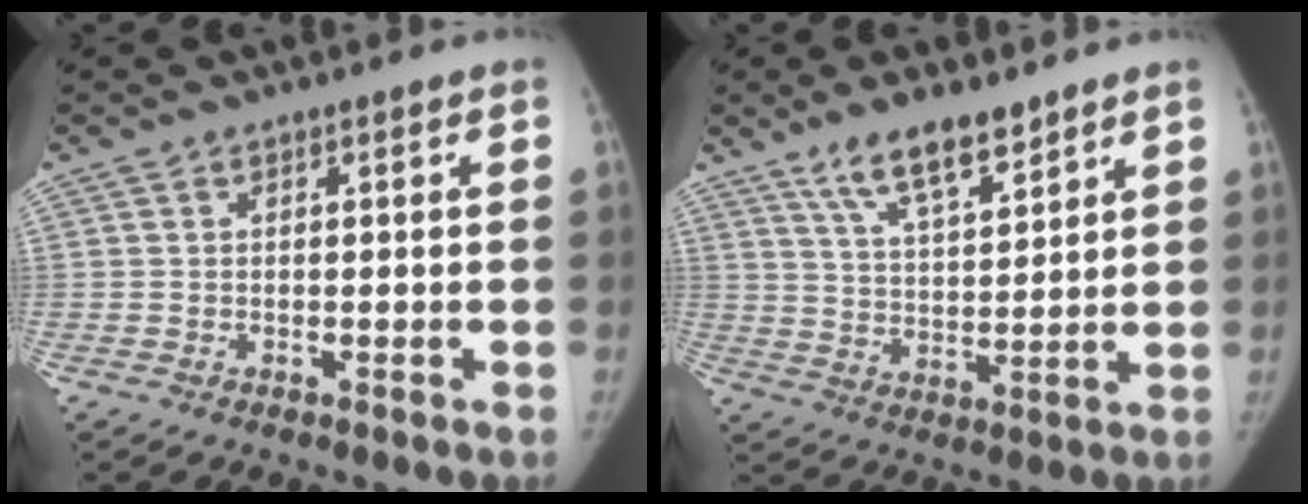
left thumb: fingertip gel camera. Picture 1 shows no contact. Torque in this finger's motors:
{"motor_torque": [0.06, -0.02, 0.71, -0.61, 0.04]}